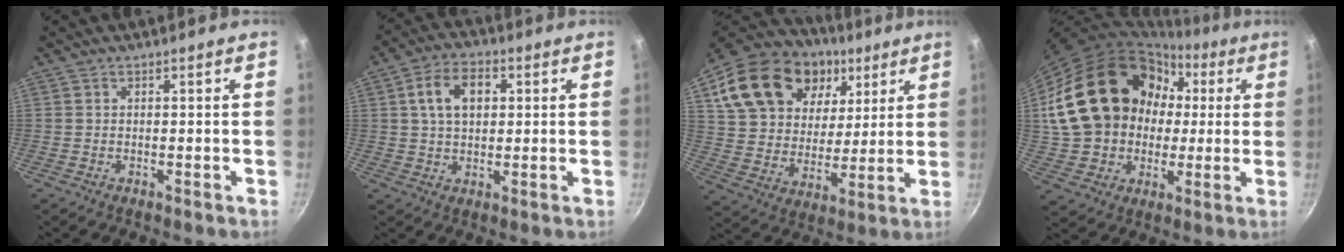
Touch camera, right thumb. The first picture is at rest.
{"total": 9.0, "force": [2.1, 5.9, 6.5], "torque": [-0.092, 0.010, 0.031]}
{"total": 26.8, "force": [11.6, 18.2, 15.9], "torque": [-0.275, -0.007, 0.208]}
{"total": 24.9, "force": [3.6, 19.8, 14.6], "torque": [-0.232, 0.052, 0.085]}